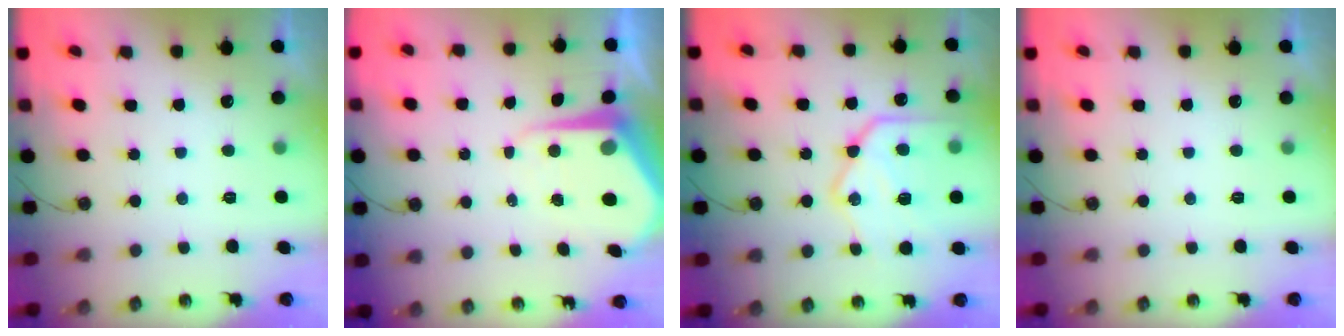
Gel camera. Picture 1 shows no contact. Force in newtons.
{"total": 8.3, "press": 8.3, "slide": 0.8}
{"total": 20.4, "press": 20.3, "slide": 1.6}
{"total": 0.0}